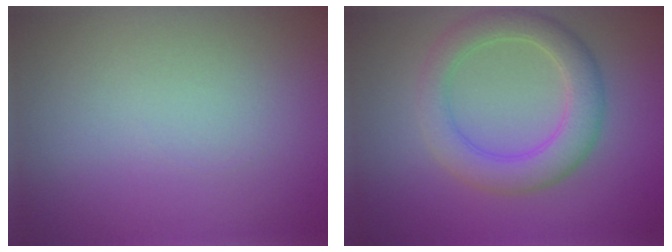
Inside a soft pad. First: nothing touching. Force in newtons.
{"total": 4.5, "press": 4.5, "slide": 0.1}